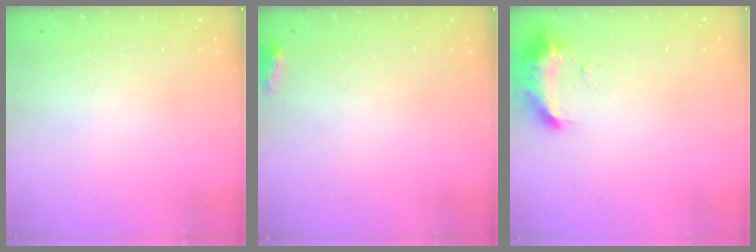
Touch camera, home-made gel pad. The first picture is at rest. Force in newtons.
{"total": 3.7, "press": 3.5, "slide": 1.2}
{"total": 9.7, "press": 9.6, "slide": 1.0}